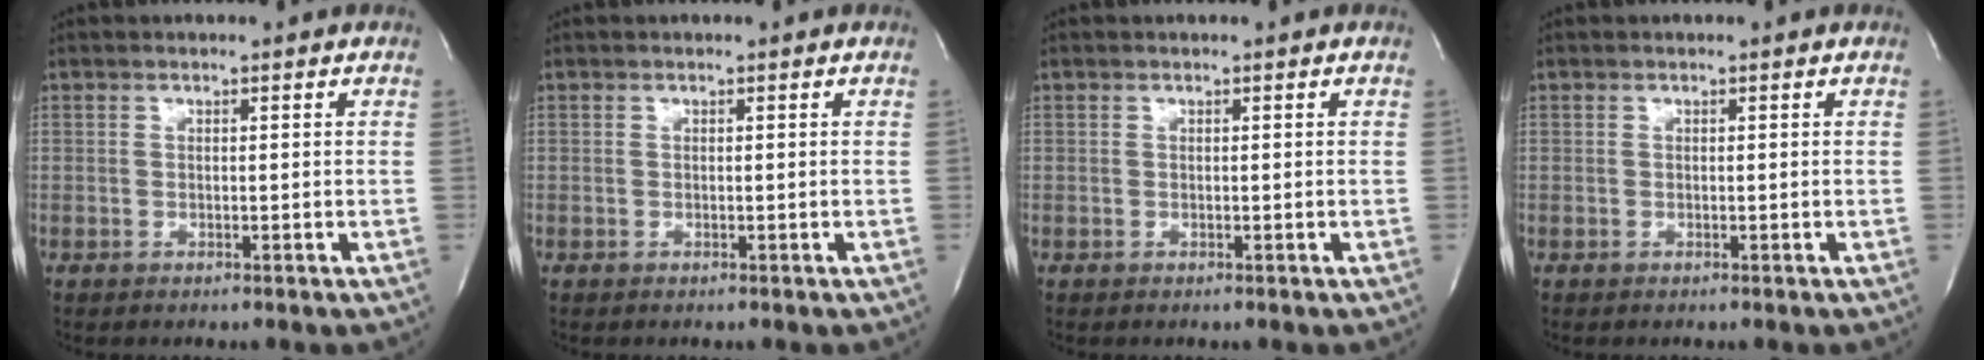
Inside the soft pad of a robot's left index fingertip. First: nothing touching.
{"total": 0.0}
{"total": 0.0}
{"total": 0.0}